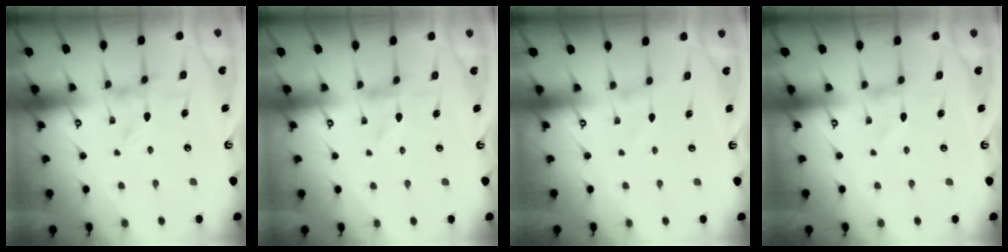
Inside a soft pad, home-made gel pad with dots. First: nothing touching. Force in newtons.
{"total": 0.0}
{"total": 1.4, "press": 1.4, "slide": 0.0}
{"total": 0.0}